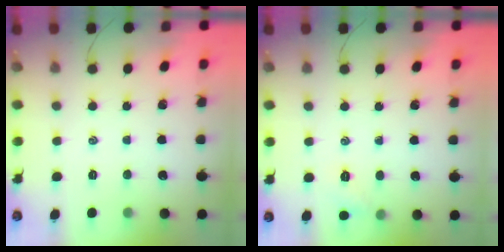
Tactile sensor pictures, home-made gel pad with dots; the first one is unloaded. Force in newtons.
{"total": 4.6, "press": 4.4, "slide": 1.3}